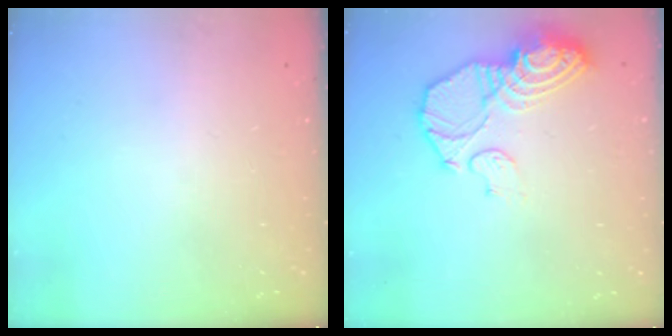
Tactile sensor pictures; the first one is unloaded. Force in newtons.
{"total": 14.4, "press": 14.4, "slide": 1.1}